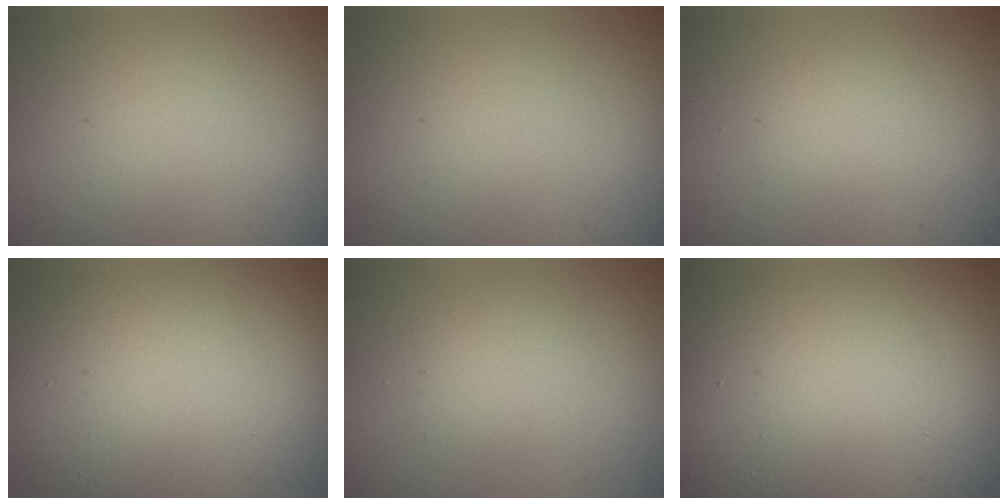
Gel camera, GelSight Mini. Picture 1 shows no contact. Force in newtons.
{"total": 0.0}
{"total": 1.3, "press": 1.3, "slide": 0.0}
{"total": 12.0, "press": 12.0, "slide": 1.1}
{"total": 1.8, "press": 1.8, "slide": 0.1}
{"total": 20.8, "press": 20.8, "slide": 0.9}